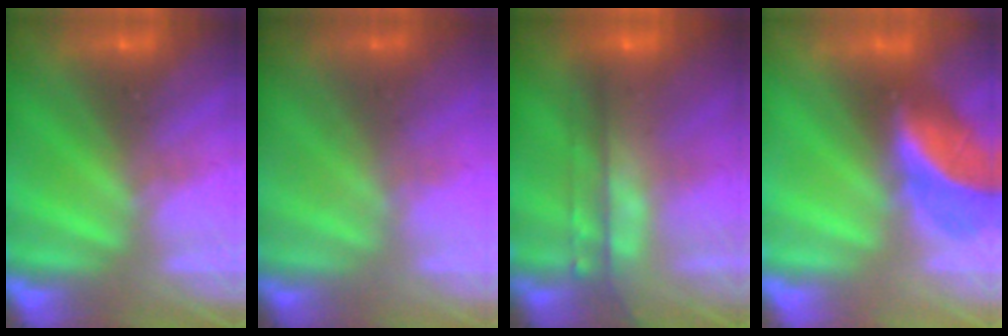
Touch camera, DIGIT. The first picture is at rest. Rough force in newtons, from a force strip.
{"total": 1.3}
{"total": 7.6}
{"total": 2.8}